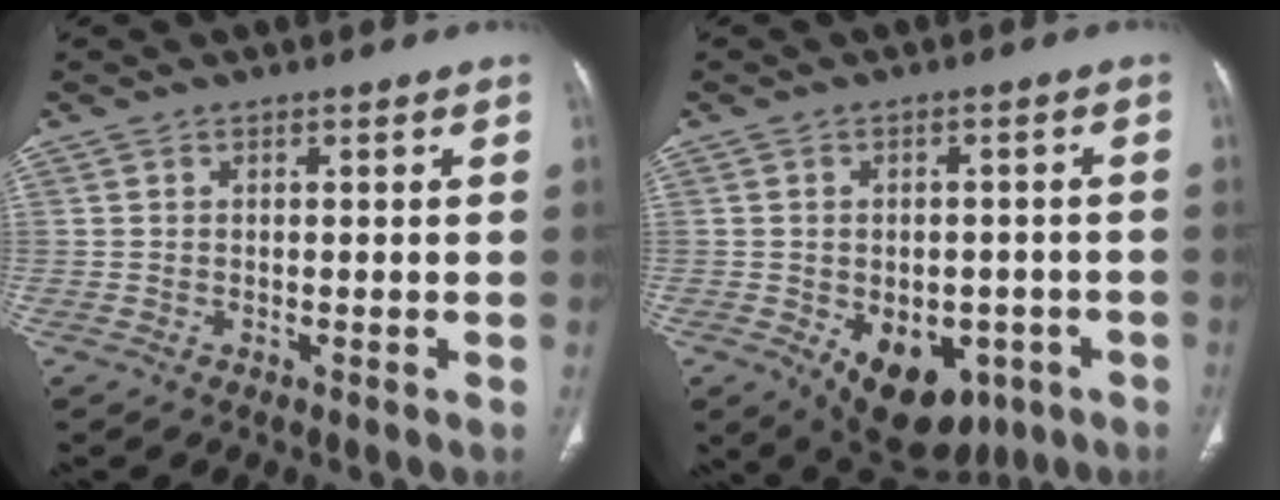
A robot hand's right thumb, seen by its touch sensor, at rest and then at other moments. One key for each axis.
{"total": 13.5, "fx": -5.6, "fy": 8.7, "fz": 8.7, "tx": -0.100, "ty": 0.012, "tz": -0.061}